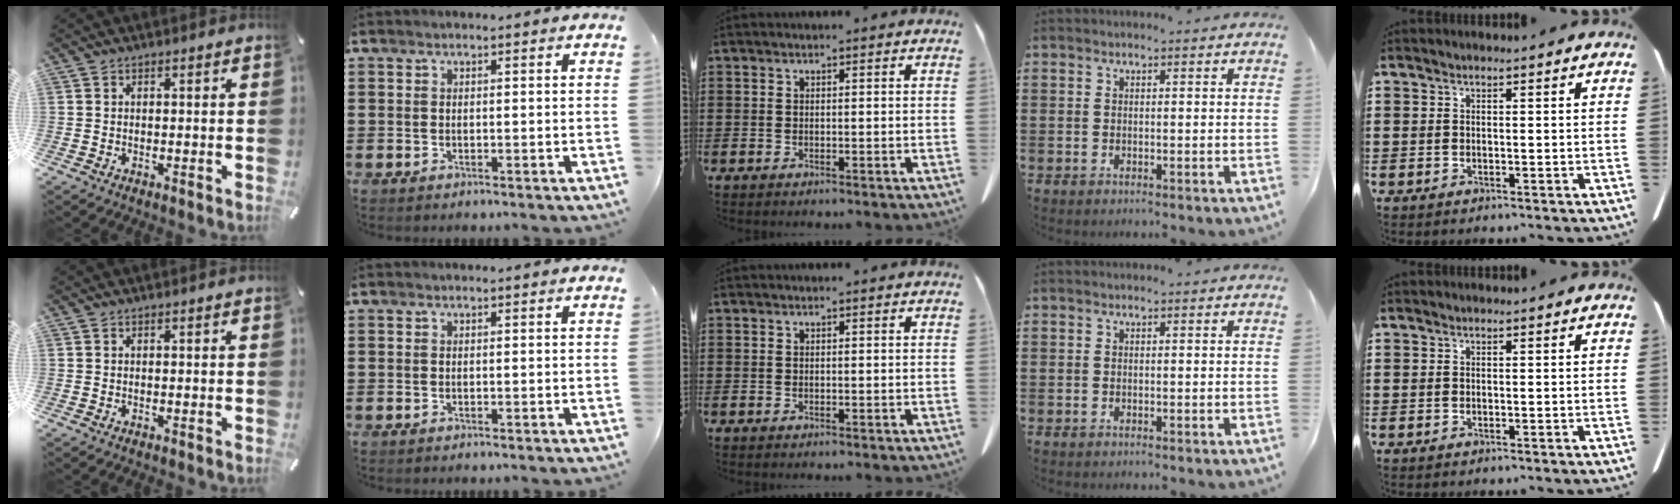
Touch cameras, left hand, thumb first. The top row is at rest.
{}